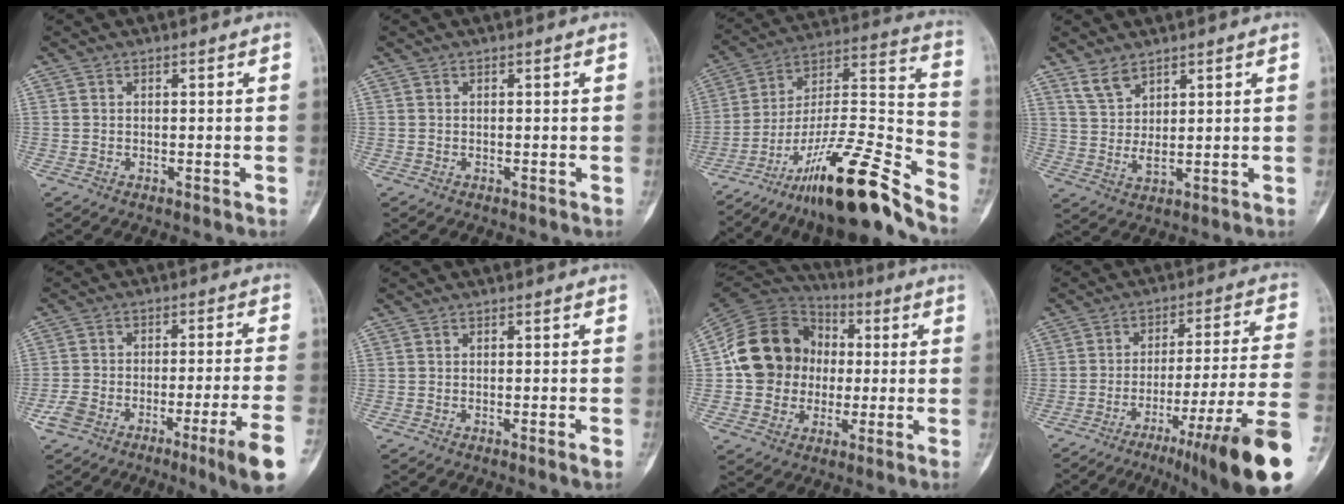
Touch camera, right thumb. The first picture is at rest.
{"total": 0.0}
{"total": 23.8, "force": [-17.5, 3.6, 15.8], "torque": [-0.258, 0.094, -0.302]}
{"total": 4.9, "force": [3.7, 2.1, 2.5], "torque": [-0.043, -0.027, 0.081]}
{"total": 13.6, "force": [-7.4, 1.6, 11.2], "torque": [-0.183, 0.040, -0.114]}
{"total": 1.2, "force": [-0.6, -0.2, 1.0], "torque": [-0.018, -0.002, -0.011]}
{"total": 16.7, "force": [0.1, 14.6, 8.0], "torque": [-0.118, 0.027, 0.000]}
{"total": 23.8, "force": [-12.8, 1.0, 20.0], "torque": [-0.228, 0.054, -0.196]}